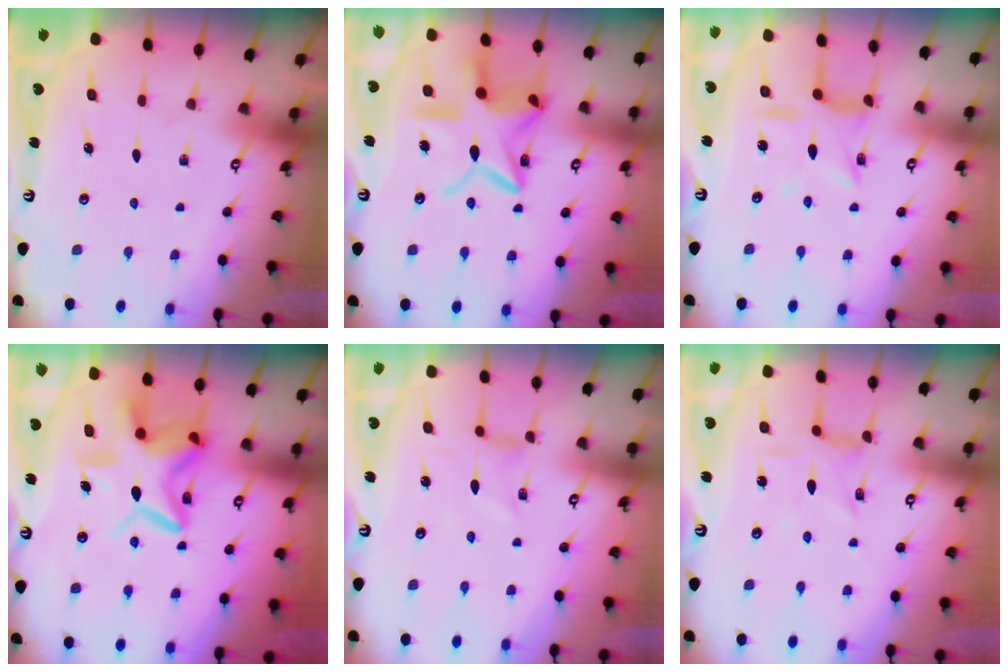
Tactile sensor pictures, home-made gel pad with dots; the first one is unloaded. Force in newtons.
{"total": 15.6, "press": 15.5, "slide": 1.1}
{"total": 9.2, "press": 9.2, "slide": 0.6}
{"total": 13.4, "press": 13.4, "slide": 1.3}
{"total": 0.0}
{"total": 2.2, "press": 2.2, "slide": 0.4}